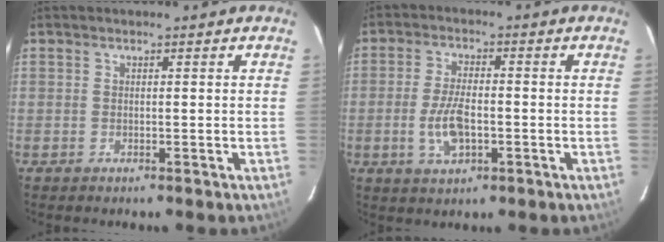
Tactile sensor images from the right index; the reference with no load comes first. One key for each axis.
{"total": 7.3, "fx": -1.9, "fy": 3.2, "fz": 6.2, "tx": -0.130, "ty": -0.002, "tz": -0.034}